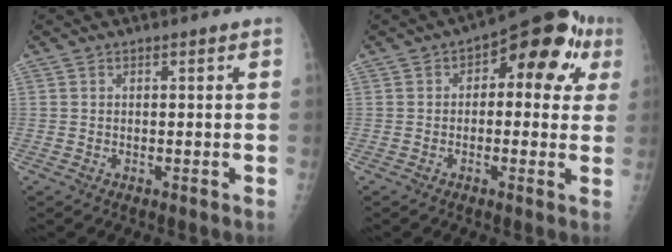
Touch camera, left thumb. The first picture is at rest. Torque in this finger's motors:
{"motor_torque": [-0.16, 0.50, -0.01, -0.16, 0.10]}